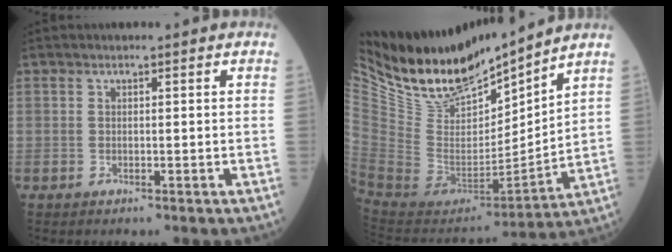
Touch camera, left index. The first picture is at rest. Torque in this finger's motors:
{"motor_torque": [0.97, -1.16, 0.05, 0.00]}